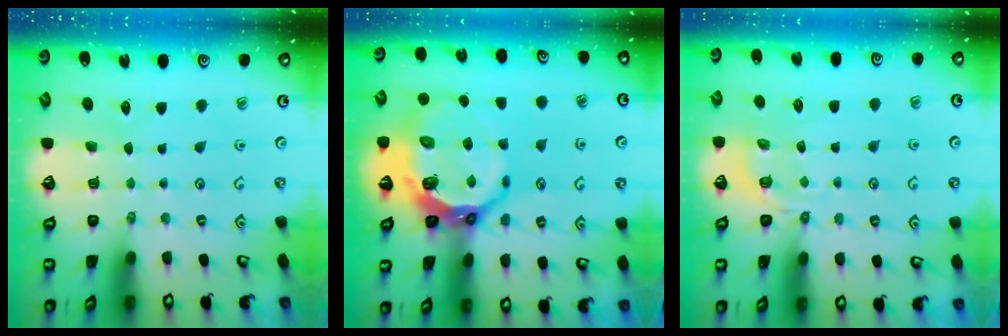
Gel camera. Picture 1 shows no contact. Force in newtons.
{"total": 13.8, "press": 13.0, "slide": 4.6}
{"total": 2.9, "press": 2.2, "slide": 1.8}